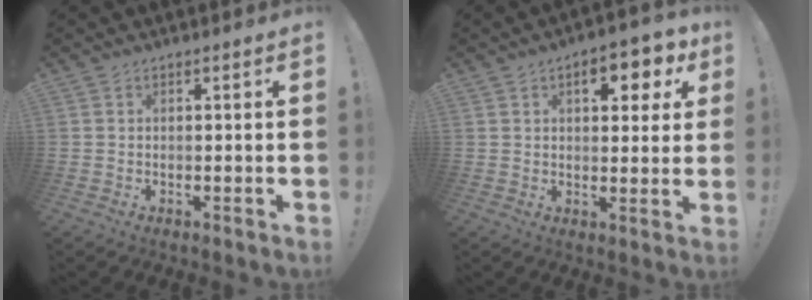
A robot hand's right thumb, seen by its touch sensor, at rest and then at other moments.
{"total": 8.8, "force": [3.6, 4.4, 6.8], "torque": [-0.073, -0.011, 0.054]}